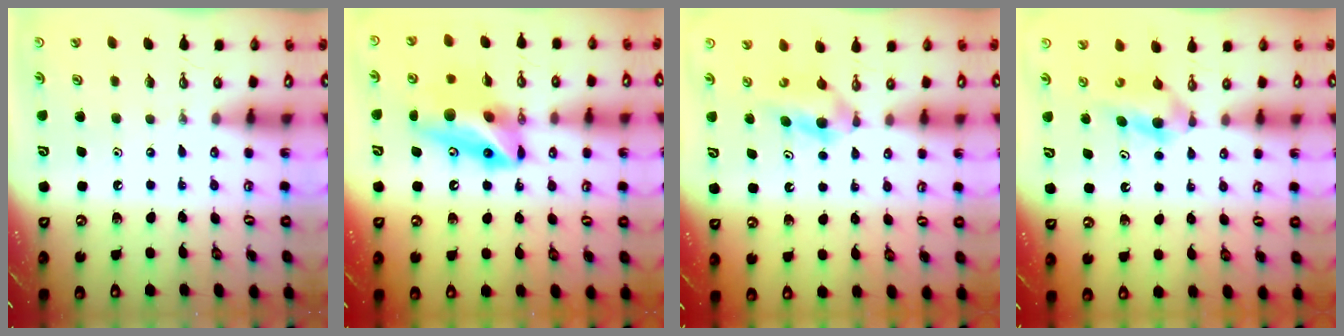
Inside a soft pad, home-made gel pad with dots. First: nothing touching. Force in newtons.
{"total": 12.2, "press": 12.0, "slide": 2.1}
{"total": 4.4, "press": 4.3, "slide": 0.9}
{"total": 4.4, "press": 4.3, "slide": 0.9}